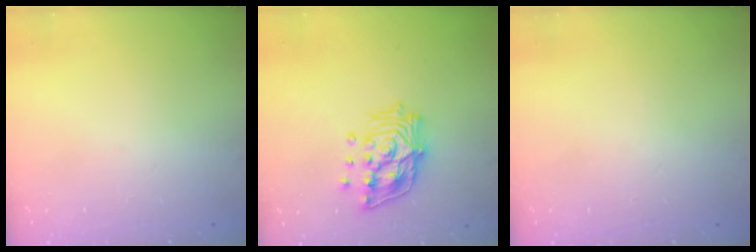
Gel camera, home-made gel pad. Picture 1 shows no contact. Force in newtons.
{"total": 16.0, "press": 15.9, "slide": 2.3}
{"total": 0.0}